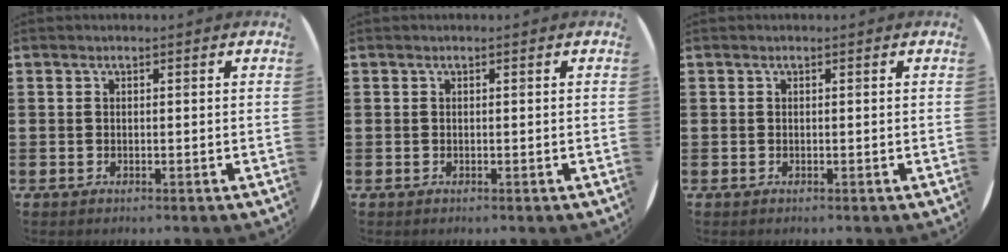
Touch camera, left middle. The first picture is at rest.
{"total": 0.0}
{"total": 0.0}